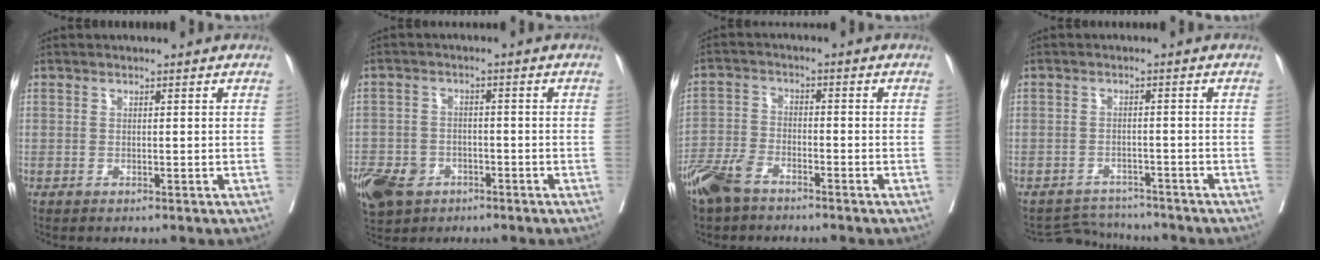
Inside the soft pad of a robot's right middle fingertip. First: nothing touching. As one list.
[{"total": 9.9, "force": [-5.6, 7.0, 4.1], "torque": [-0.095, -0.001, -0.092]}, {"total": 6.9, "force": [-5.3, 2.7, 3.4], "torque": [-0.083, -0.010, -0.106]}, {"total": 4.5, "force": [-4.4, 0.4, -1.1], "torque": [0.013, 0.004, -0.069]}]